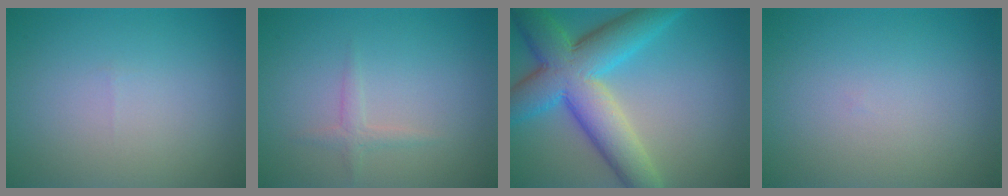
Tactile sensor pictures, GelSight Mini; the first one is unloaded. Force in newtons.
{"total": 1.1, "press": 1.1, "slide": 0.1}
{"total": 10.2, "press": 10.2, "slide": 0.5}
{"total": 0.0}